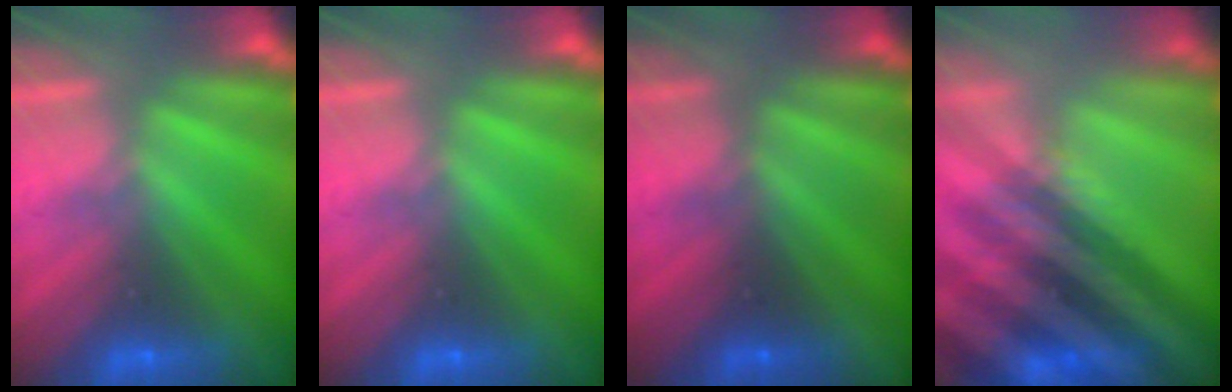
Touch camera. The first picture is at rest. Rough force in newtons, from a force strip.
{"total": 0.0}
{"total": 2.0}
{"total": 3.9}